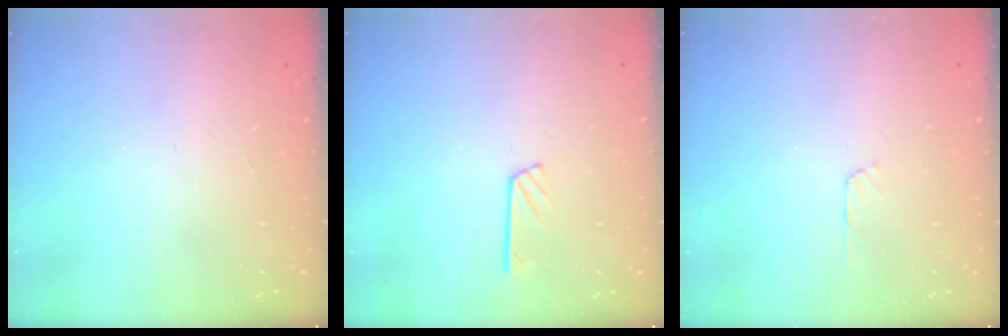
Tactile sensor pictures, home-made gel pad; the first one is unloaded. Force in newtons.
{"total": 3.9, "press": 3.9, "slide": 0.4}
{"total": 3.0, "press": 2.9, "slide": 0.4}